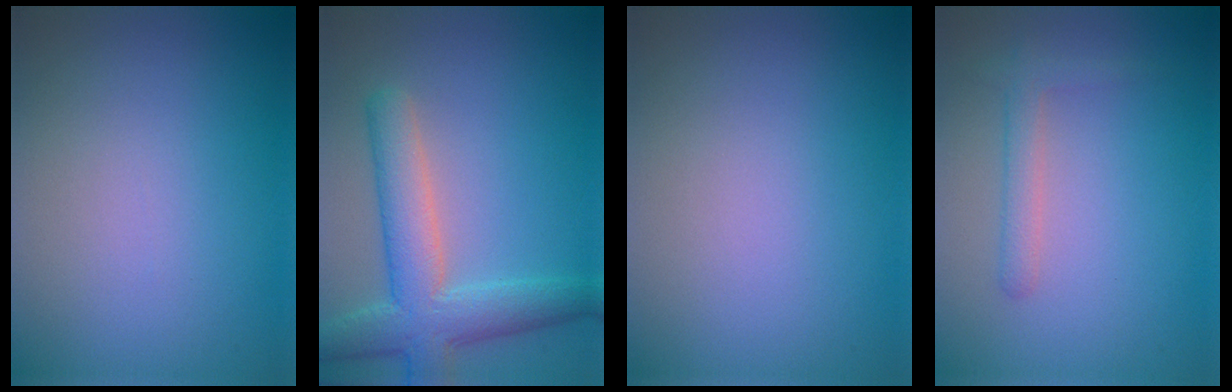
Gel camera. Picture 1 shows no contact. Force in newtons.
{"total": 6.2, "press": 6.2, "slide": 0.3}
{"total": 0.0}
{"total": 1.8, "press": 1.8, "slide": 0.1}